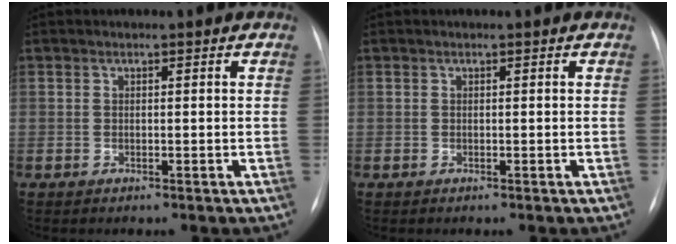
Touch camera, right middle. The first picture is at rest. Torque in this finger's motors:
{"motor_torque": [-0.51, -0.31, -0.01, 0.00]}